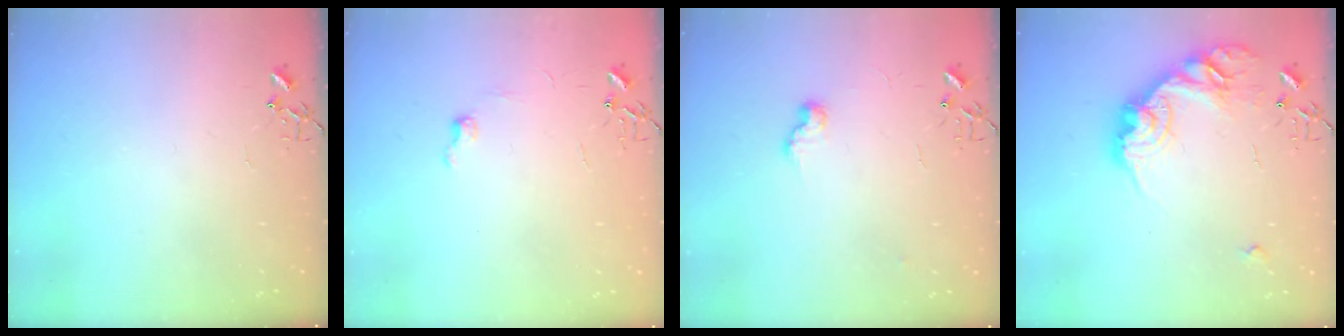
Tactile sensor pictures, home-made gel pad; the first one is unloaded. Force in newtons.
{"total": 5.8, "press": 5.7, "slide": 0.7}
{"total": 7.3, "press": 7.3, "slide": 0.0}
{"total": 19.2, "press": 19.2, "slide": 0.8}